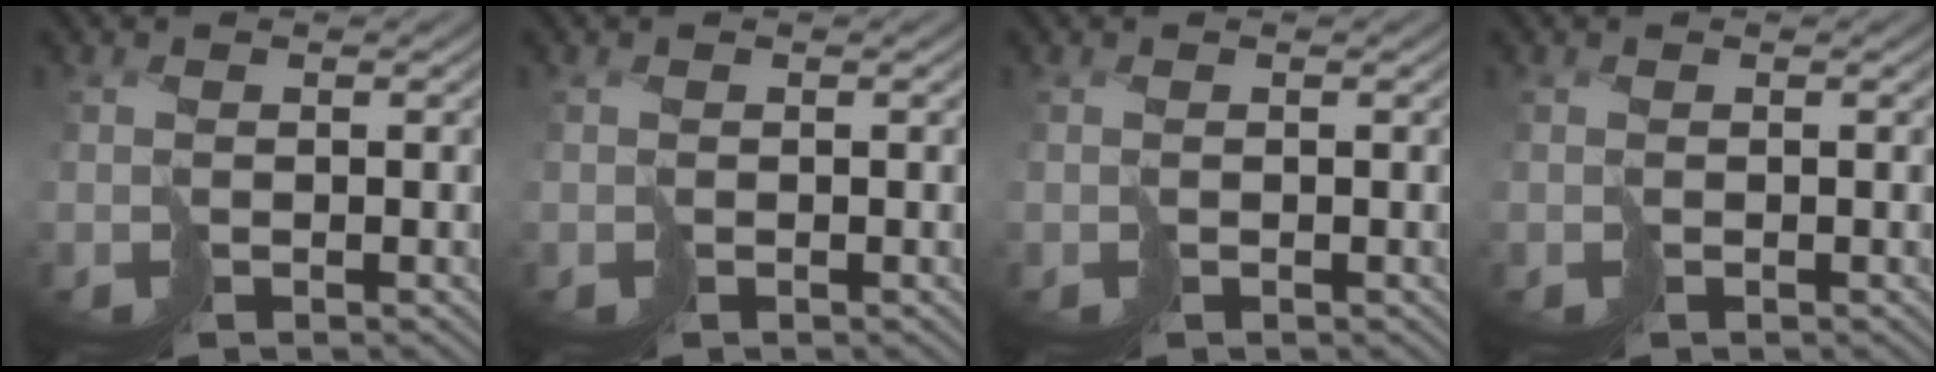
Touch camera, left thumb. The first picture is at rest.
{"total": 0.0}
{"total": 0.0}
{"total": 0.0}